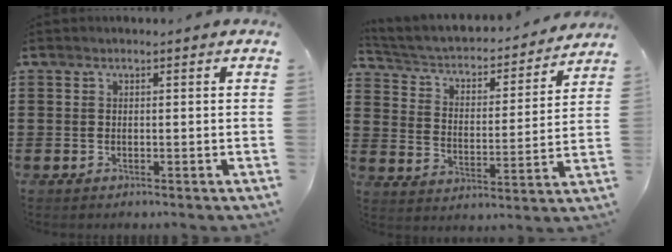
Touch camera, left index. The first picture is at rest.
{"total": 3.0, "force": [2.6, 1.2, 1.0], "torque": [-0.038, -0.022, 0.033]}